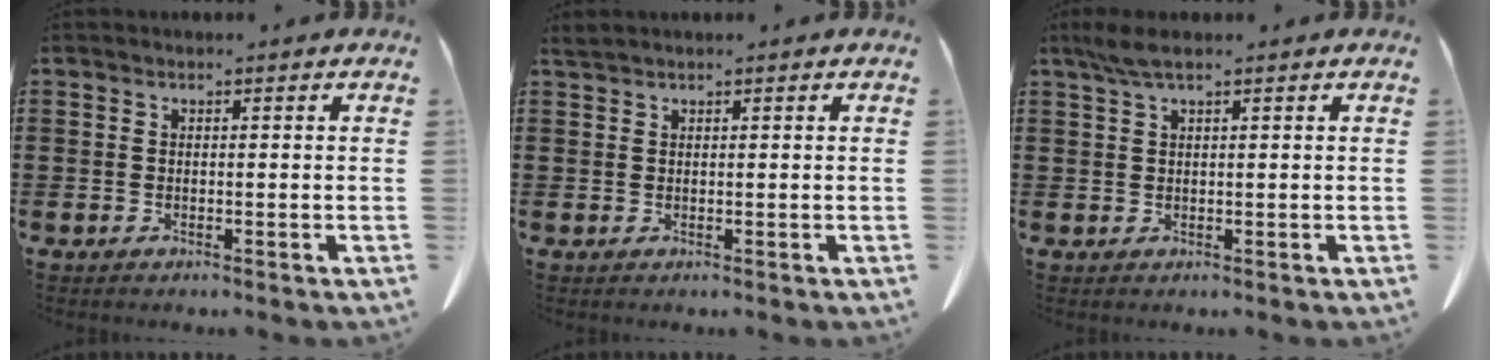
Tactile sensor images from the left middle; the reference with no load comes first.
{"total": 0.9, "force": [0.8, 0.0, 0.3], "torque": [-0.009, -0.002, 0.017]}
{"total": 2.8, "force": [1.7, 0.3, 2.1], "torque": [-0.045, 0.001, 0.032]}